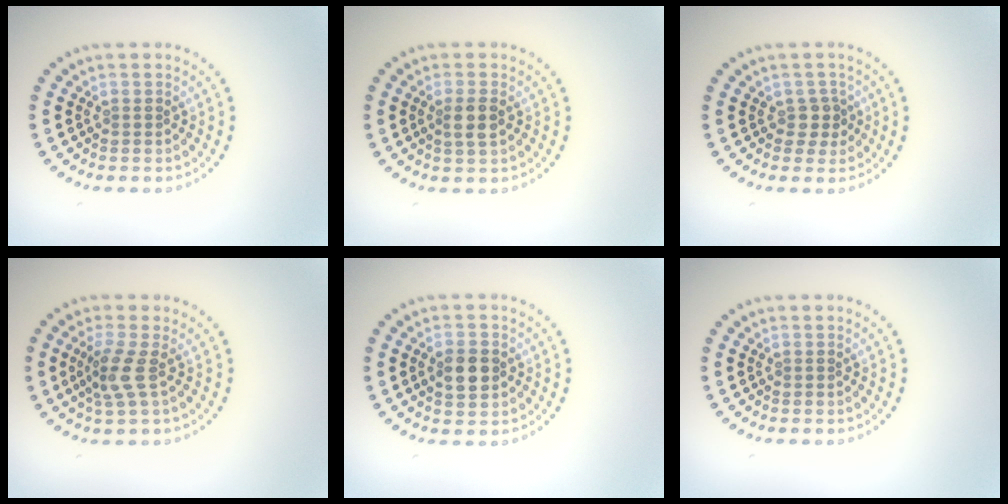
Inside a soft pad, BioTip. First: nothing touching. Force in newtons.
{"total": 2.0, "press": 1.9, "slide": 0.7}
{"total": 1.7, "press": 1.4, "slide": 0.9}
{"total": 2.6, "press": 2.0, "slide": 1.5}
{"total": 3.3, "press": 3.3, "slide": 0.1}
{"total": 0.0}